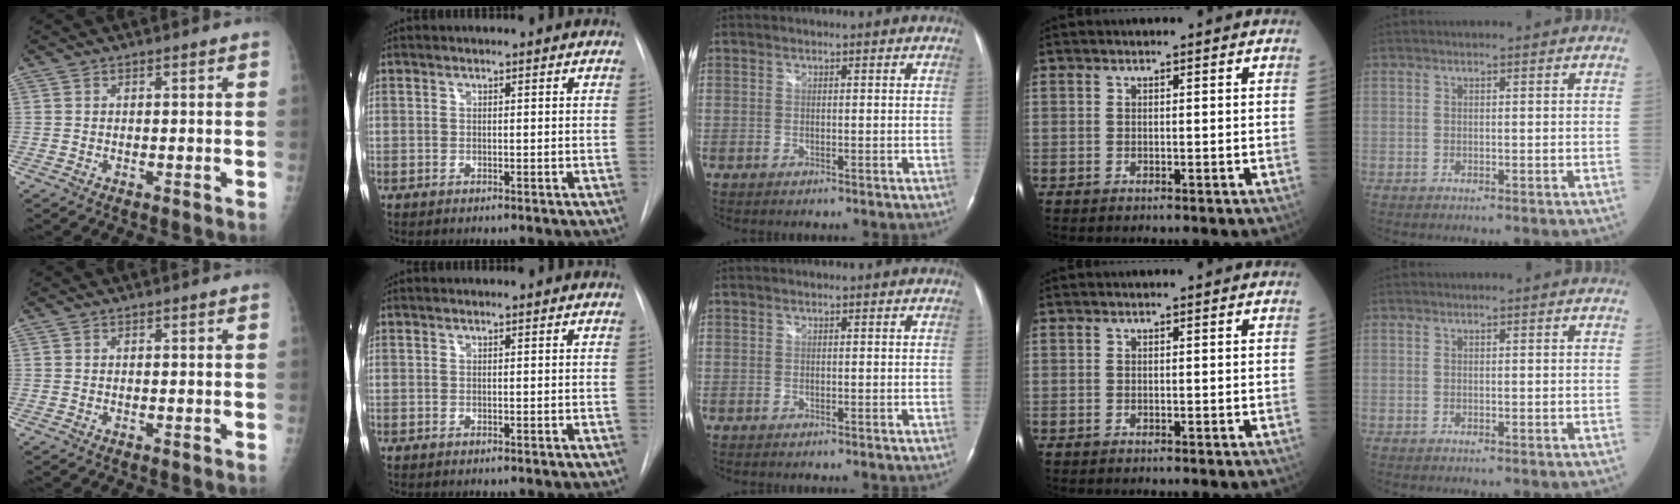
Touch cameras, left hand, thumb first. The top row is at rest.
{}